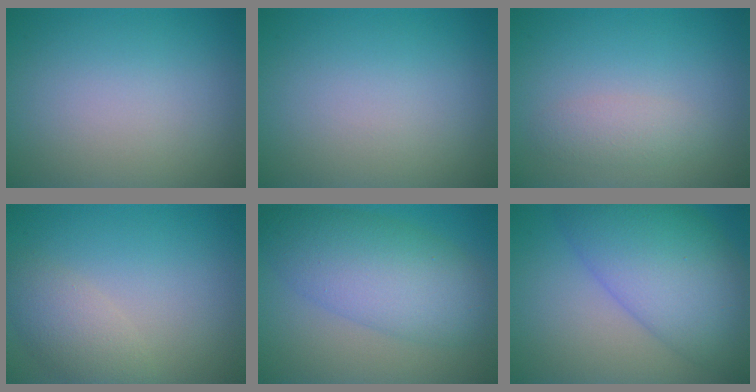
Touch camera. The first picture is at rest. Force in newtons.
{"total": 0.0}
{"total": 1.7, "press": 1.7, "slide": 0.1}
{"total": 3.0, "press": 2.9, "slide": 0.4}
{"total": 7.6, "press": 7.6, "slide": 0.1}
{"total": 9.9, "press": 9.9, "slide": 0.3}